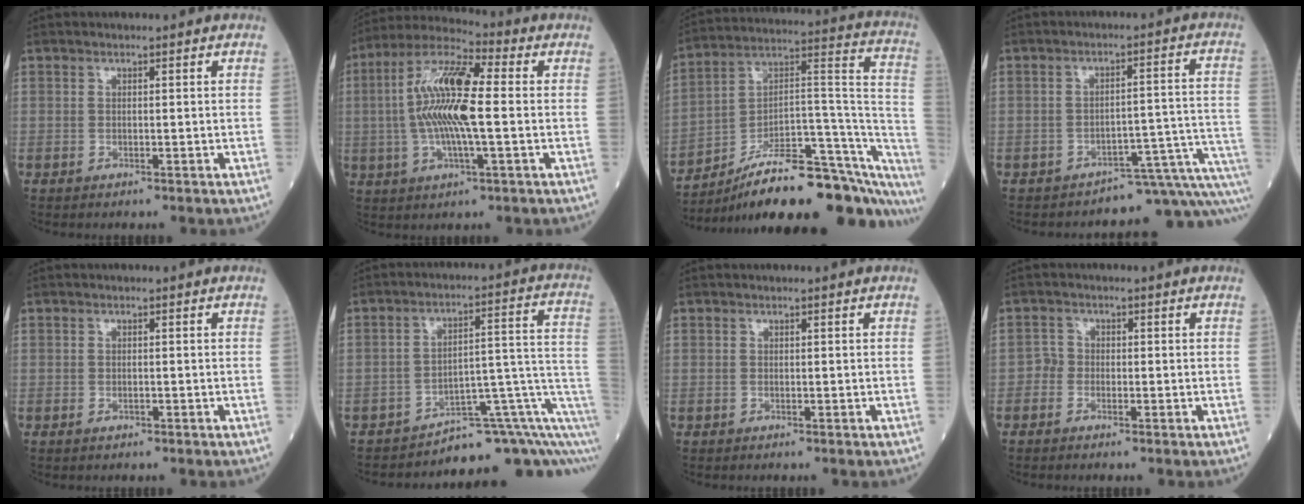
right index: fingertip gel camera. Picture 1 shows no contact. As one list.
[{"total": 13.9, "force": [0.1, 2.5, 13.7], "torque": [-0.279, 0.012, -0.006]}, {"total": 27.3, "force": [-21.3, 5.9, 16.0], "torque": [-0.140, 0.036, -0.311]}, {"total": 9.5, "force": [-8.4, 1.8, 4.2], "torque": [-0.026, 0.068, -0.100]}, {"total": 0.8, "force": [-0.4, 0.4, 0.6], "torque": [-0.015, -0.002, -0.004]}, {"total": 11.1, "force": [-8.0, 3.4, 7.0], "torque": [-0.065, 0.082, -0.098]}, {"total": 0.0}, {"total": 1.5, "force": [-0.8, 1.2, 0.3], "torque": [0.000, 0.005, -0.021]}]